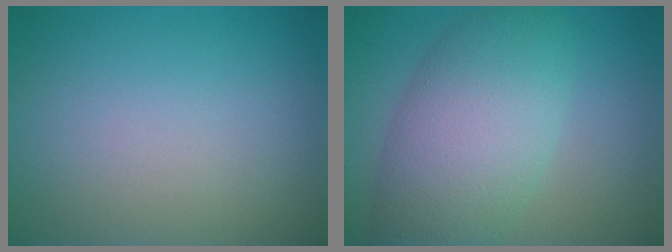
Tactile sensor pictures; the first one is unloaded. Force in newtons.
{"total": 8.3, "press": 8.3, "slide": 0.5}